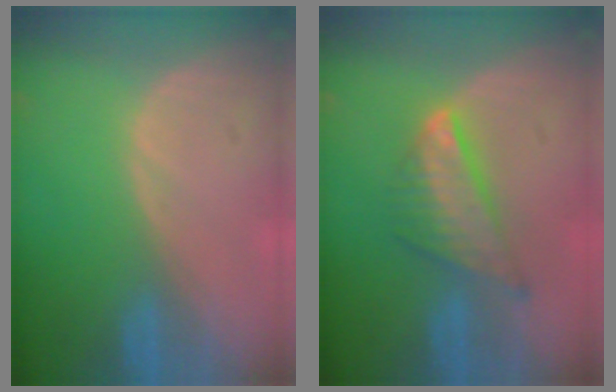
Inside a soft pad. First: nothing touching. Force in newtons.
{"total": 7.6, "press": 6.5, "slide": 3.9}